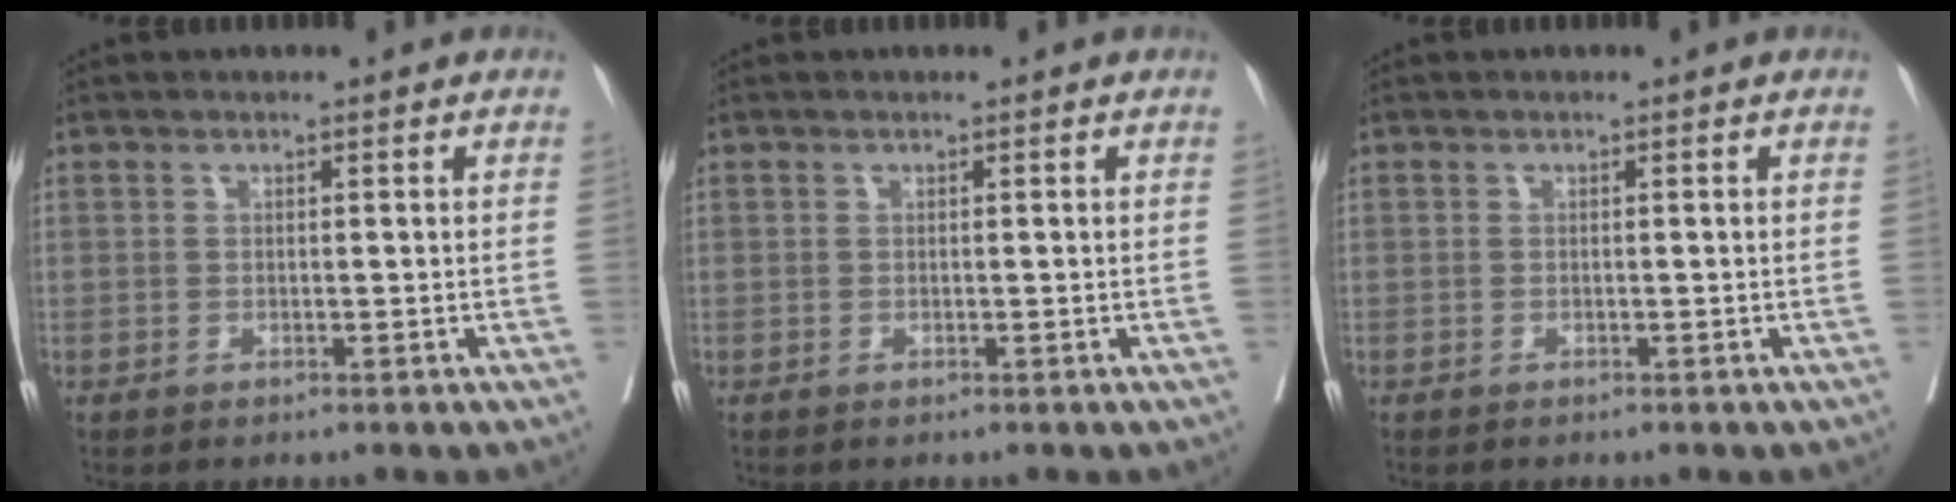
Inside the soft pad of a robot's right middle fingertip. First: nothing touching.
{"total": 0.0}
{"total": 0.0}